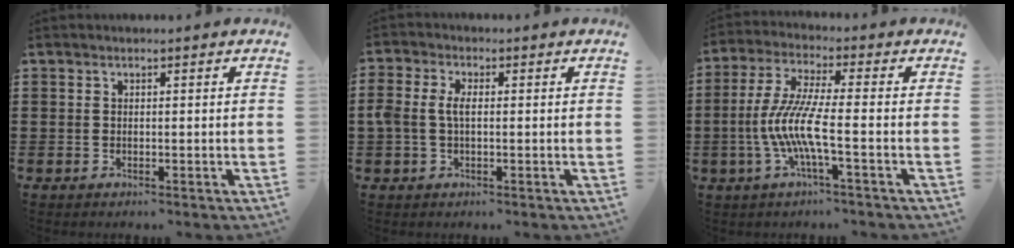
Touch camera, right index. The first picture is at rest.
{"total": 3.4, "force": [0.0, 1.8, 2.9], "torque": [-0.080, -0.002, -0.008]}
{"total": 8.4, "force": [-2.4, 0.7, 8.0], "torque": [-0.187, -0.020, -0.058]}